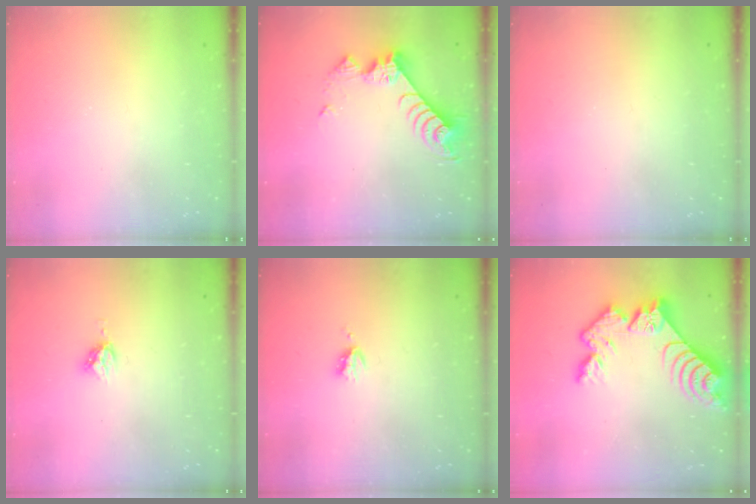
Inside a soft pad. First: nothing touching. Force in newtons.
{"total": 10.0, "press": 9.9, "slide": 0.5}
{"total": 0.0}
{"total": 4.5, "press": 4.5, "slide": 0.0}
{"total": 3.4, "press": 3.3, "slide": 0.5}
{"total": 11.8, "press": 11.8, "slide": 1.1}